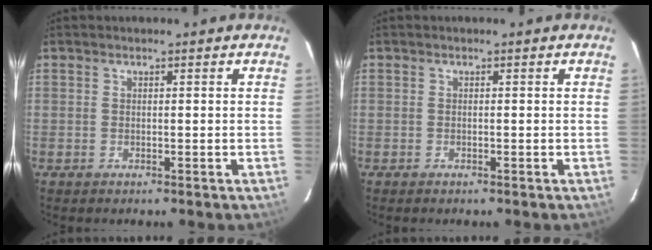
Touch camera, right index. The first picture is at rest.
{"total": 0.0}